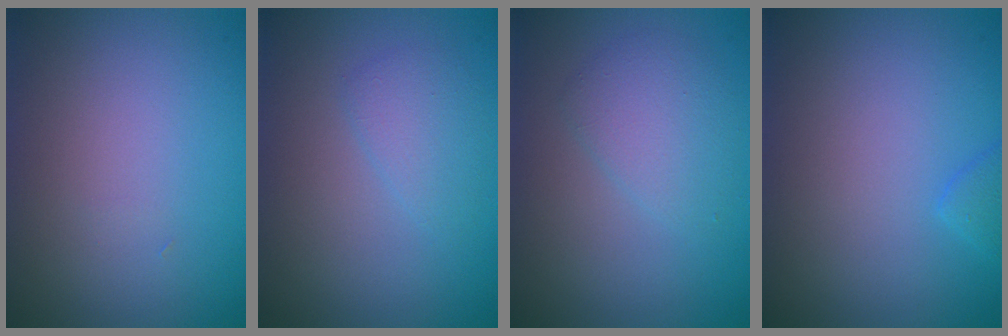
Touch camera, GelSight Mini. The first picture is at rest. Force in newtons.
{"total": 1.7, "press": 1.7, "slide": 0.1}
{"total": 2.6, "press": 2.6, "slide": 0.2}
{"total": 1.2, "press": 1.2, "slide": 0.1}